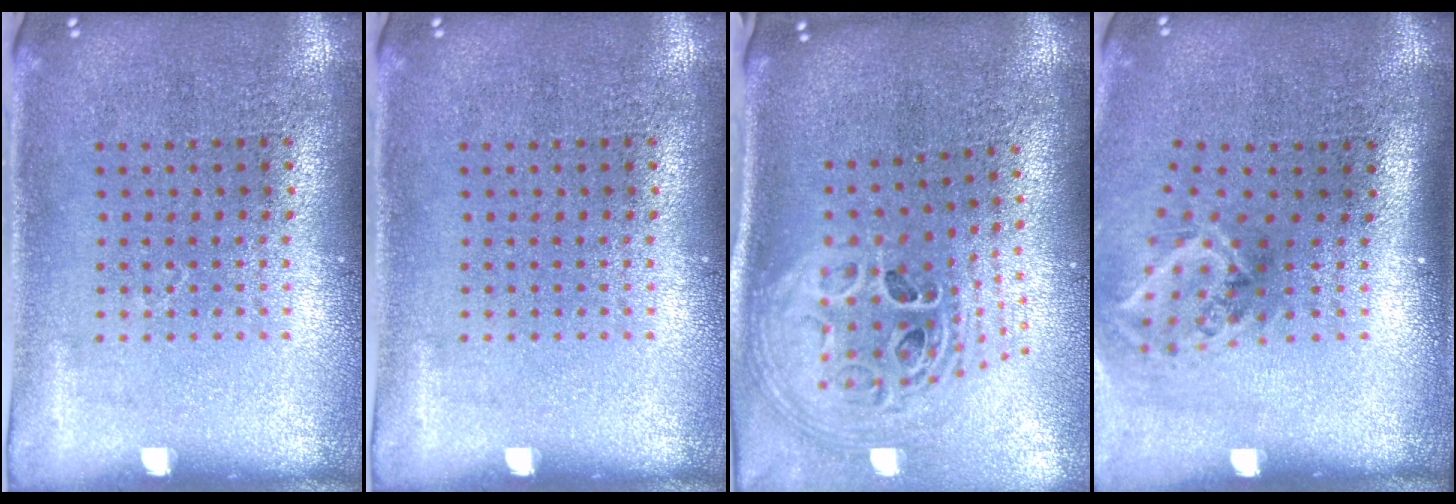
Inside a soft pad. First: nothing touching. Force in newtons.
{"total": 0.0}
{"total": 2.9, "press": 2.0, "slide": 2.0}
{"total": 1.9, "press": 1.2, "slide": 1.5}